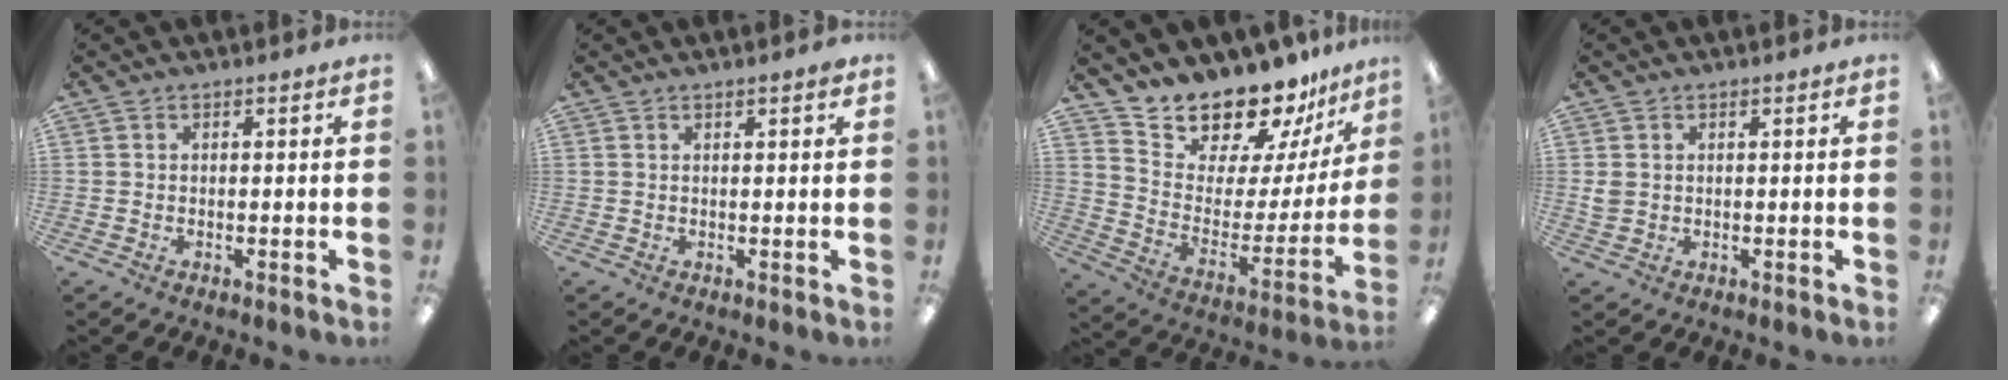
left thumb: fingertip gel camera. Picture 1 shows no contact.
{"total": 1.0, "force": [0.8, 0.2, 0.6], "torque": [-0.013, 0.001, 0.014]}
{"total": 16.3, "force": [15.7, 4.2, 1.4], "torque": [-0.046, -0.153, 0.282]}
{"total": 2.2, "force": [0.5, 1.9, 0.9], "torque": [-0.011, 0.001, 0.006]}